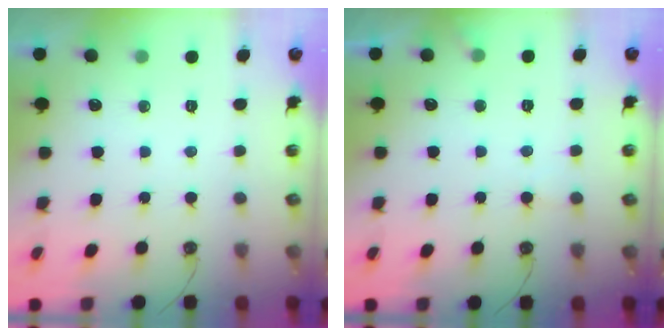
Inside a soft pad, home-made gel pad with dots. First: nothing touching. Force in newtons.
{"total": 6.6, "press": 6.5, "slide": 0.4}